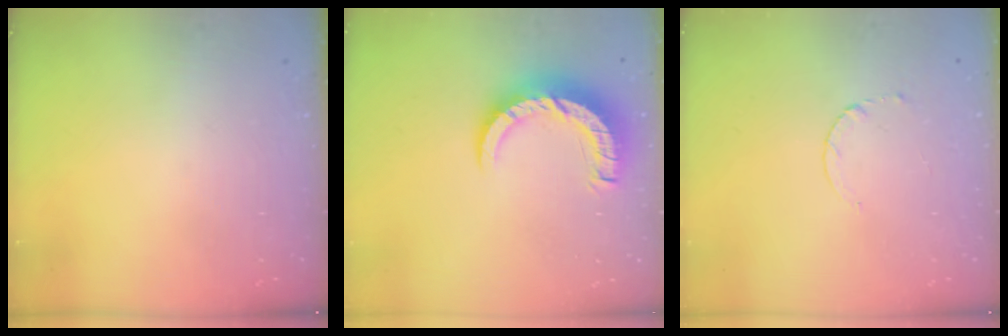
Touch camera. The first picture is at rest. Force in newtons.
{"total": 8.9, "press": 8.9, "slide": 0.9}
{"total": 2.6, "press": 2.6, "slide": 0.3}